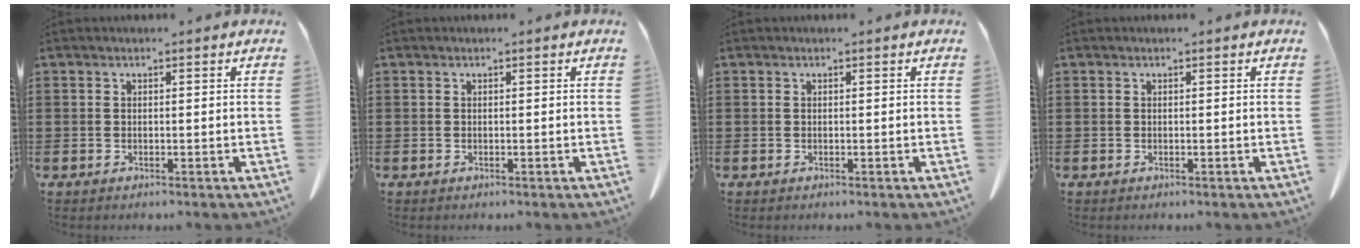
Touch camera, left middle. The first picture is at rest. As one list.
[{"total": 0.0}, {"total": 0.0}, {"total": 0.0}]